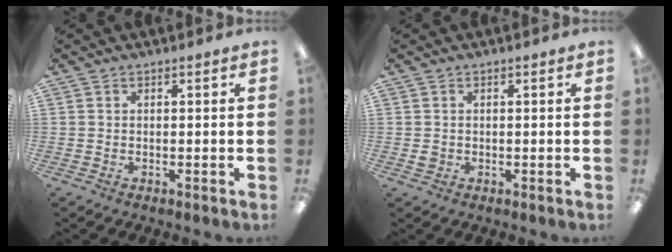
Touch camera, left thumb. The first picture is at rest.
{"total": 1.6, "force": [0.0, 1.5, 0.5], "torque": [-0.003, 0.003, -0.004]}